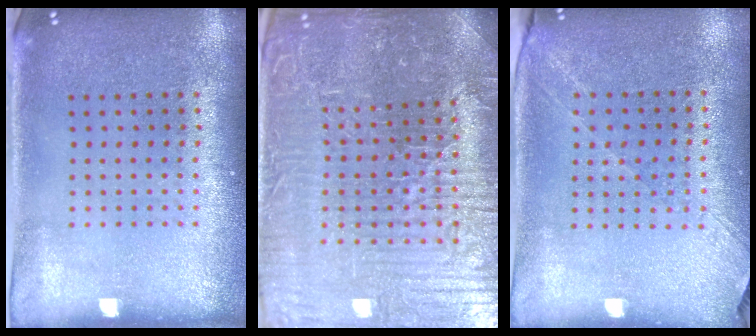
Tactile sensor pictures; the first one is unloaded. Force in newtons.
{"total": 5.3, "press": 5.1, "slide": 1.3}
{"total": 1.2, "press": 1.1, "slide": 0.6}